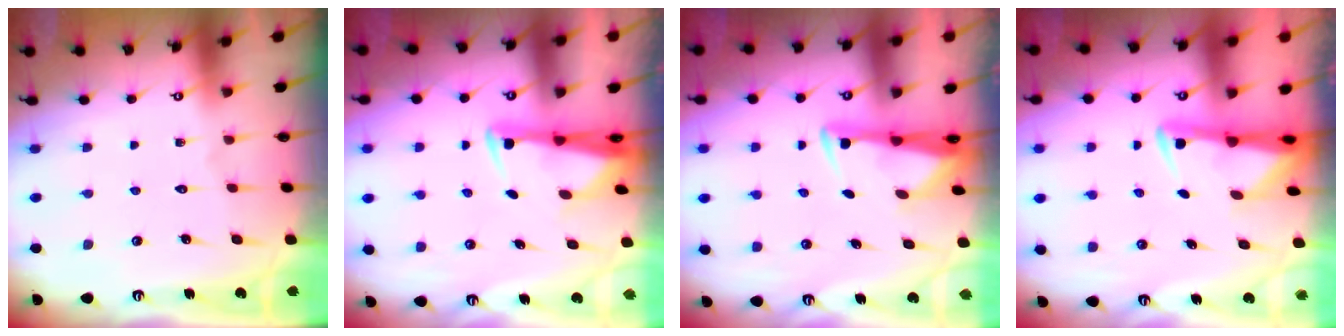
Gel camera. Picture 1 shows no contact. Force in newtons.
{"total": 2.9, "press": 2.8, "slide": 0.9}
{"total": 3.0, "press": 2.9, "slide": 0.9}
{"total": 2.8, "press": 2.8, "slide": 0.4}